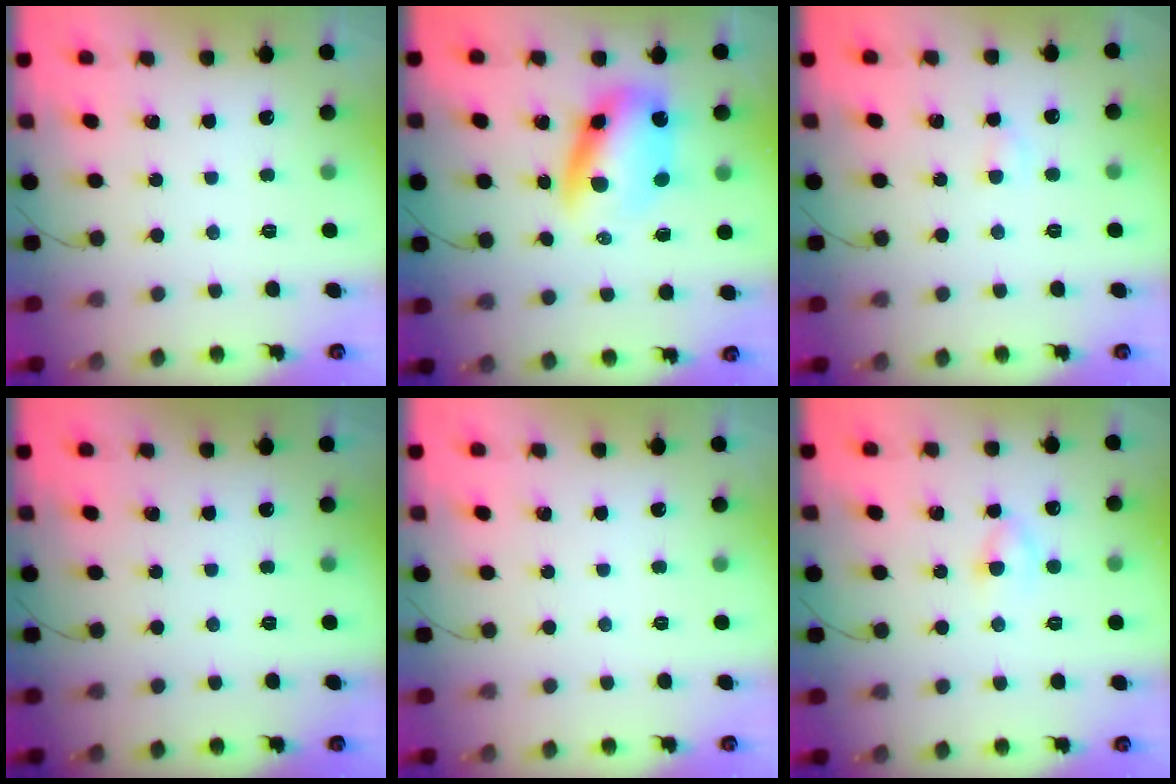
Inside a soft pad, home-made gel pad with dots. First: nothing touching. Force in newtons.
{"total": 10.9, "press": 10.4, "slide": 3.2}
{"total": 2.6, "press": 2.4, "slide": 0.8}
{"total": 0.0}
{"total": 0.0}
{"total": 2.9, "press": 2.6, "slide": 1.3}